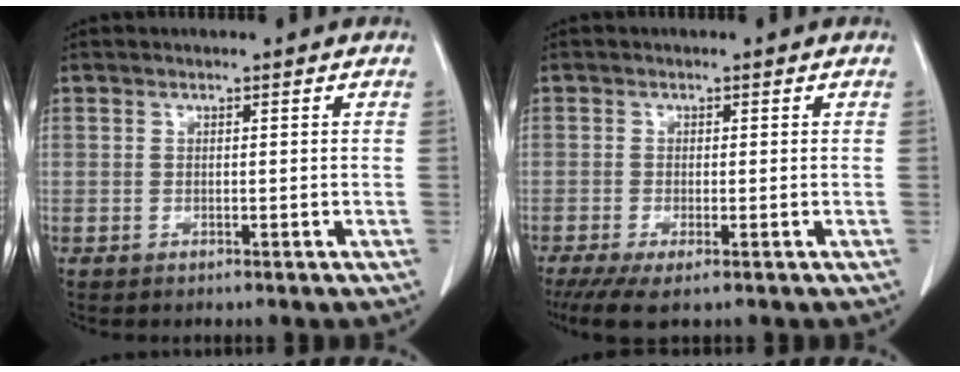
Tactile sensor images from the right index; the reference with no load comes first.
{"total": 4.2, "force": [-2.6, 0.9, 3.2], "torque": [-0.056, -0.013, -0.043]}